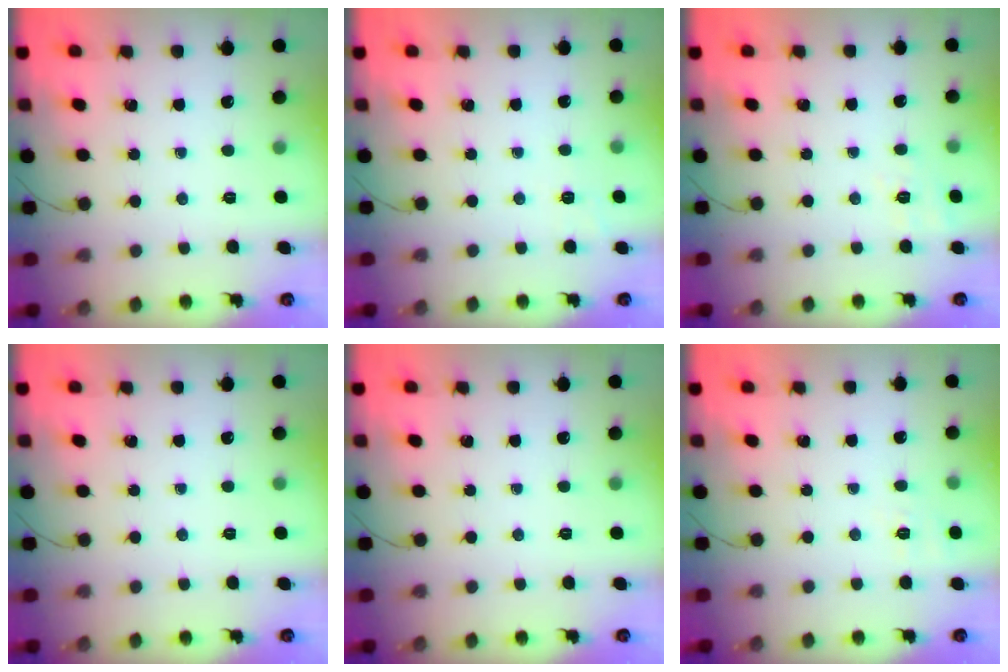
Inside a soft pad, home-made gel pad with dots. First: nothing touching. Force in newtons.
{"total": 1.6, "press": 0.2, "slide": 1.6}
{"total": 8.0, "press": 7.7, "slide": 2.1}
{"total": 0.0}
{"total": 0.0}
{"total": 3.8, "press": 3.2, "slide": 2.1}